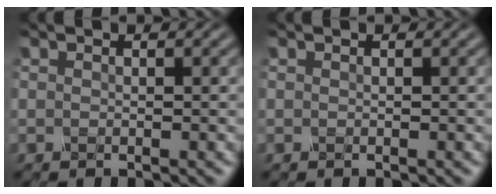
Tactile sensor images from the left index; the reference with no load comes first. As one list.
[{"total": 0.0}]